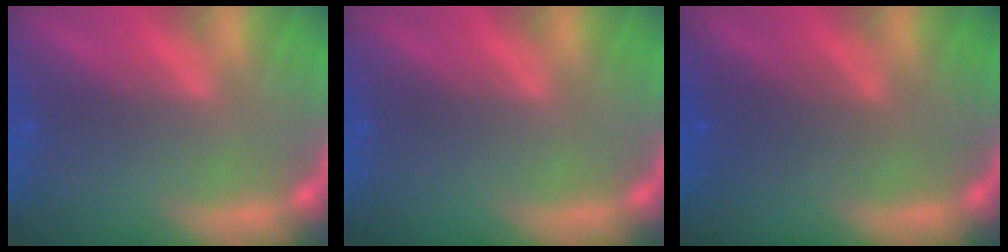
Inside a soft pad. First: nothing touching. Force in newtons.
{"total": 0.0}
{"total": 2.4}